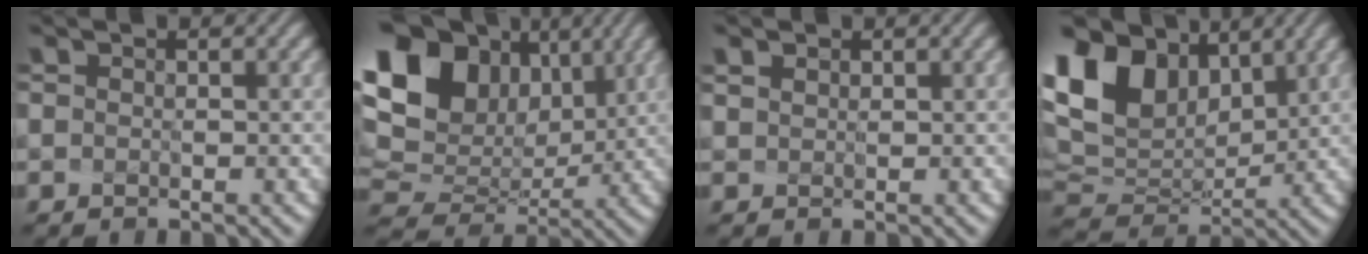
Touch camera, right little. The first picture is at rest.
{"total": 16.9, "force": [5.5, 12.6, 9.7], "torque": [-0.217, 0.041, 0.110]}
{"total": 0.9, "force": [0.7, 0.5, 0.2], "torque": [-0.013, 0.014, 0.015]}
{"total": 11.6, "force": [4.8, 7.4, 7.5], "torque": [-0.172, 0.018, 0.097]}